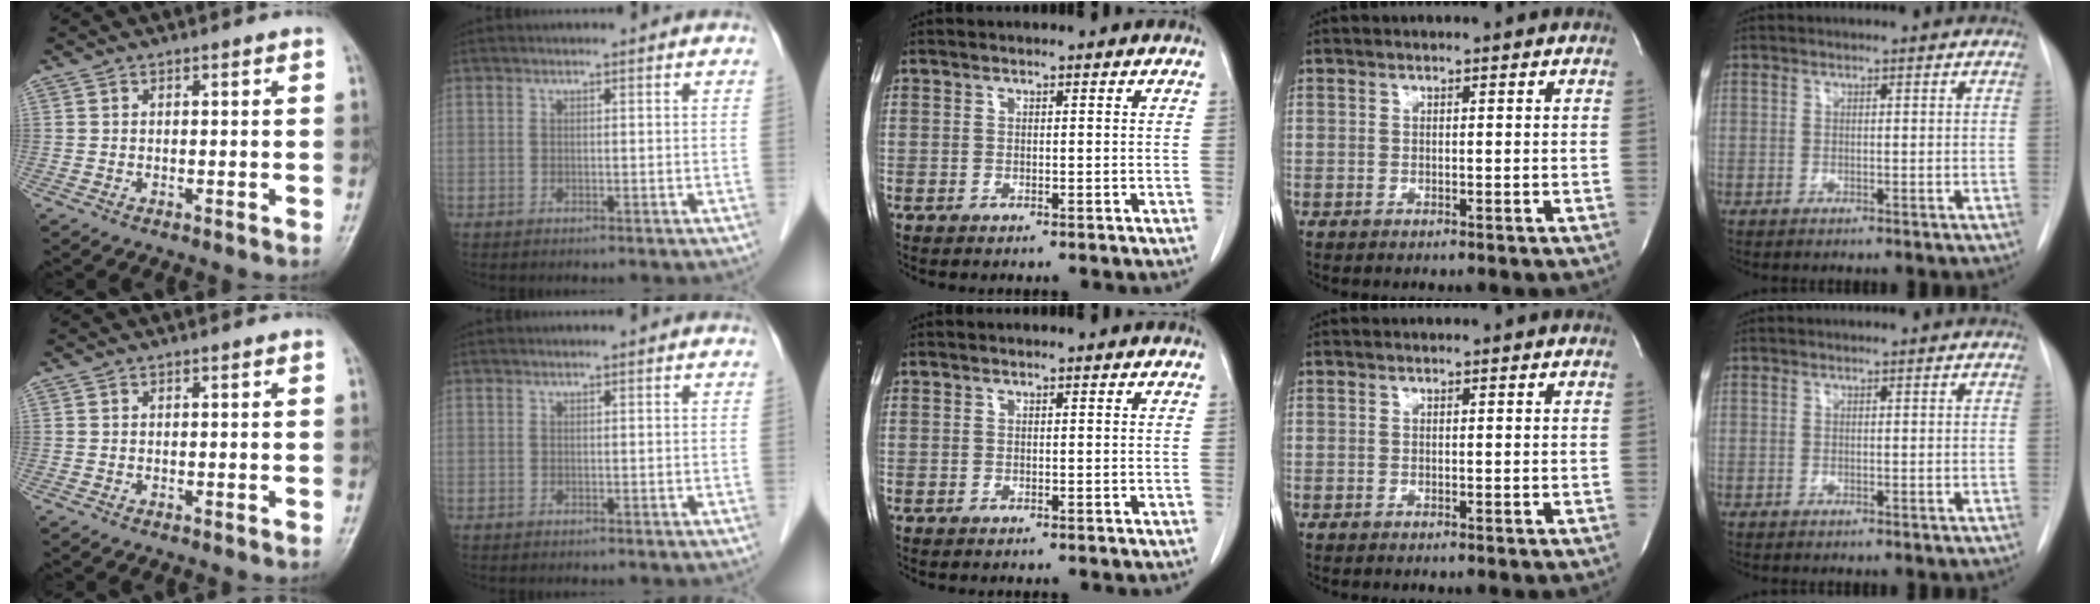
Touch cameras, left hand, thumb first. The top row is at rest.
{}